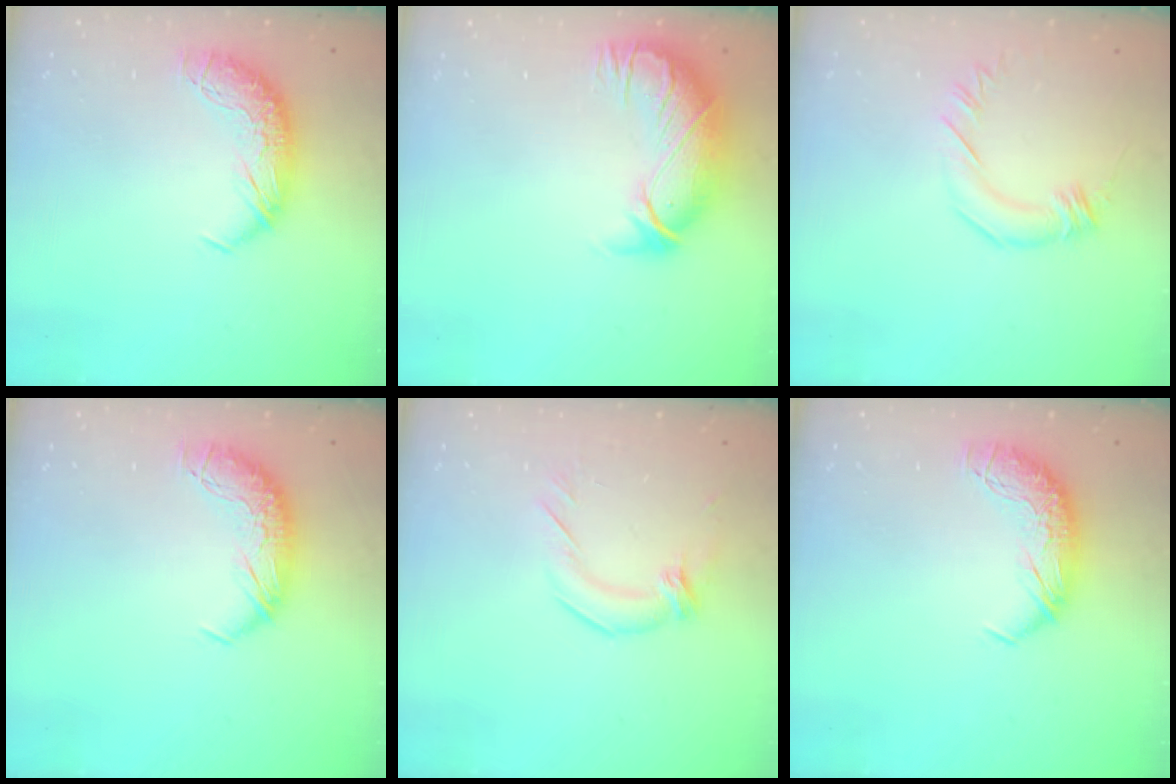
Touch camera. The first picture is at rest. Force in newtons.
{"total": 3.0, "press": 0.3, "slide": 3.0}
{"total": 1.9, "press": 1.9, "slide": 0.4}
{"total": 0.0}
{"total": 2.2, "press": 1.1, "slide": 1.9}
{"total": 0.0}